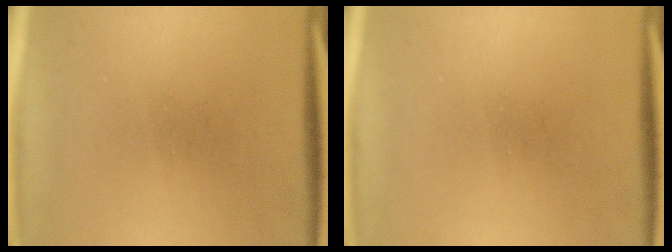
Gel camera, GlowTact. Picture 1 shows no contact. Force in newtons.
{"total": 0.0}